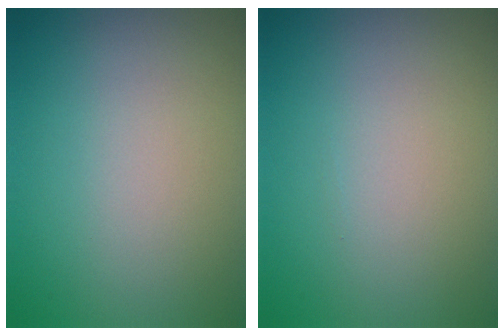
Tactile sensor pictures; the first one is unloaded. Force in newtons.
{"total": 0.0}